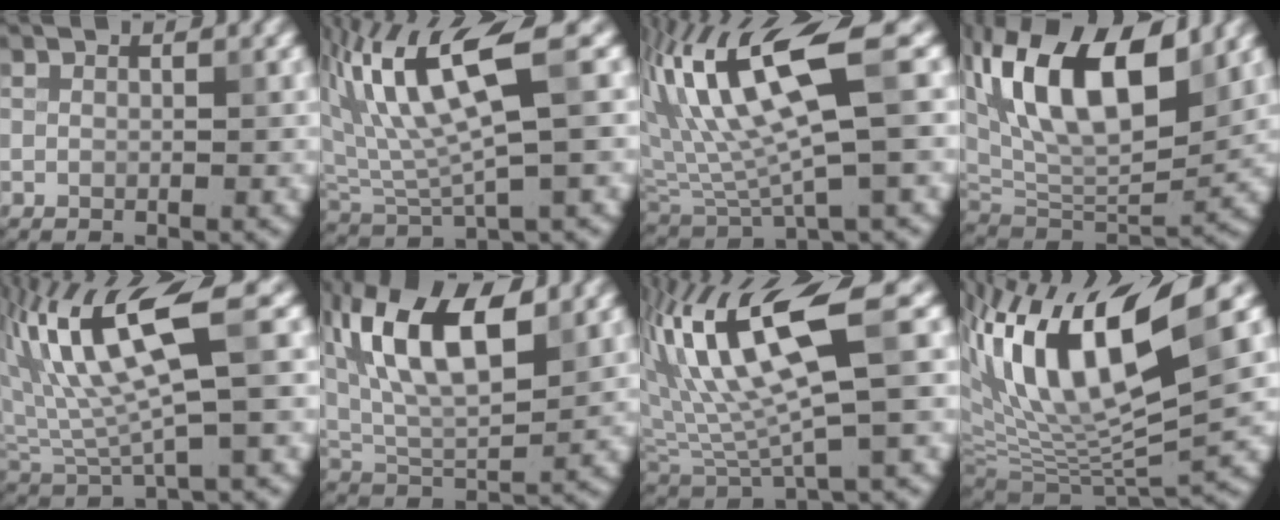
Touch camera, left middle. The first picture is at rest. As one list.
[{"total": 8.9, "force": [3.3, 2.5, 7.8], "torque": [-0.160, 0.006, 0.066]}, {"total": 11.4, "force": [4.1, 2.9, 10.2], "torque": [-0.193, 0.010, 0.082]}, {"total": 12.5, "force": [5.1, 5.5, 10.0], "torque": [-0.166, 0.011, 0.089]}, {"total": 10.3, "force": [3.8, 2.8, 9.2], "torque": [-0.190, 0.010, 0.077]}, {"total": 11.3, "force": [4.4, 4.8, 9.2], "torque": [-0.171, 0.018, 0.074]}, {"total": 11.3, "force": [4.1, 2.9, 10.1], "torque": [-0.191, 0.009, 0.084]}, {"total": 14.9, "force": [5.4, 5.0, 13.0], "torque": [-0.251, 0.019, 0.096]}]